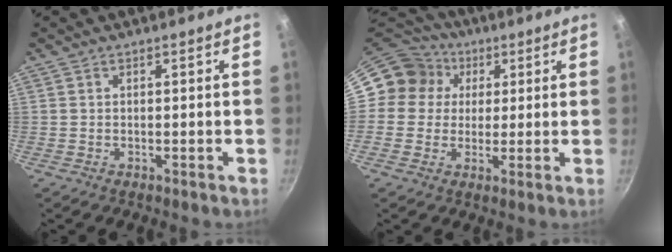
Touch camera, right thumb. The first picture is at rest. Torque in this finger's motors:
{"motor_torque": [-0.14, 0.37, 0.26, -0.25, 0.27]}